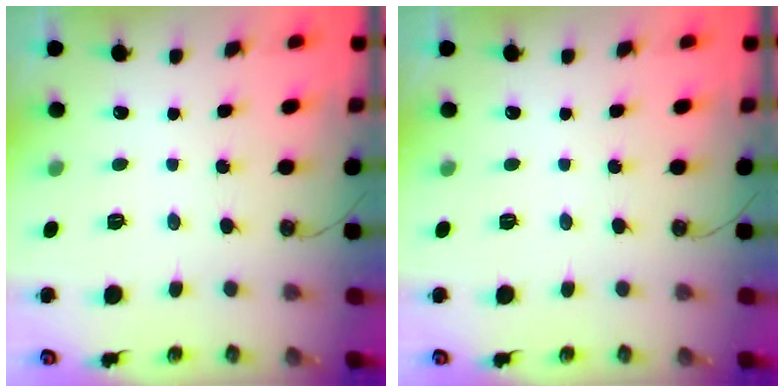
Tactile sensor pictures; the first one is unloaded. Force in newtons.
{"total": 0.0}